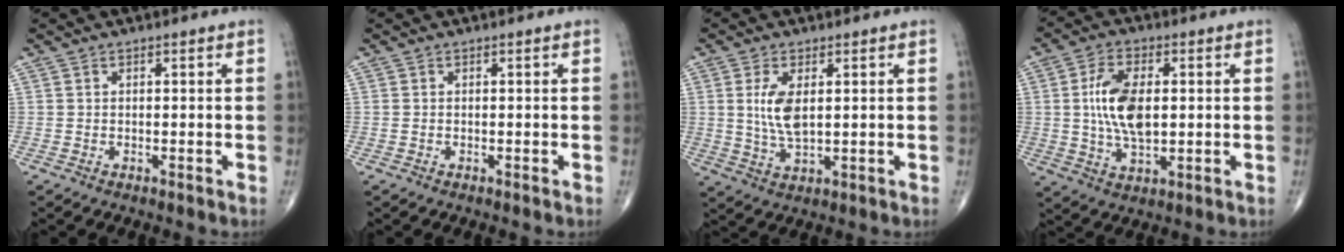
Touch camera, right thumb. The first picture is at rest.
{"total": 0.0}
{"total": 6.6, "force": [1.3, 2.8, 5.8], "torque": [-0.122, -0.012, 0.031]}
{"total": 10.9, "force": [1.0, 5.5, 9.3], "torque": [-0.178, -0.004, 0.022]}